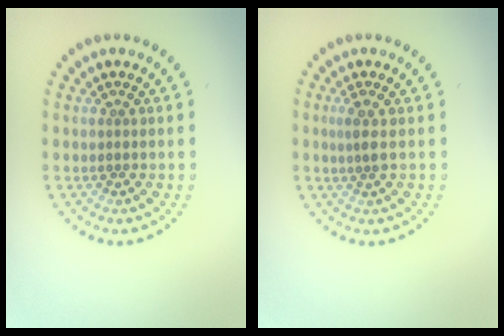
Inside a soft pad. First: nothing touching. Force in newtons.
{"total": 1.5, "press": 1.1, "slide": 1.0}